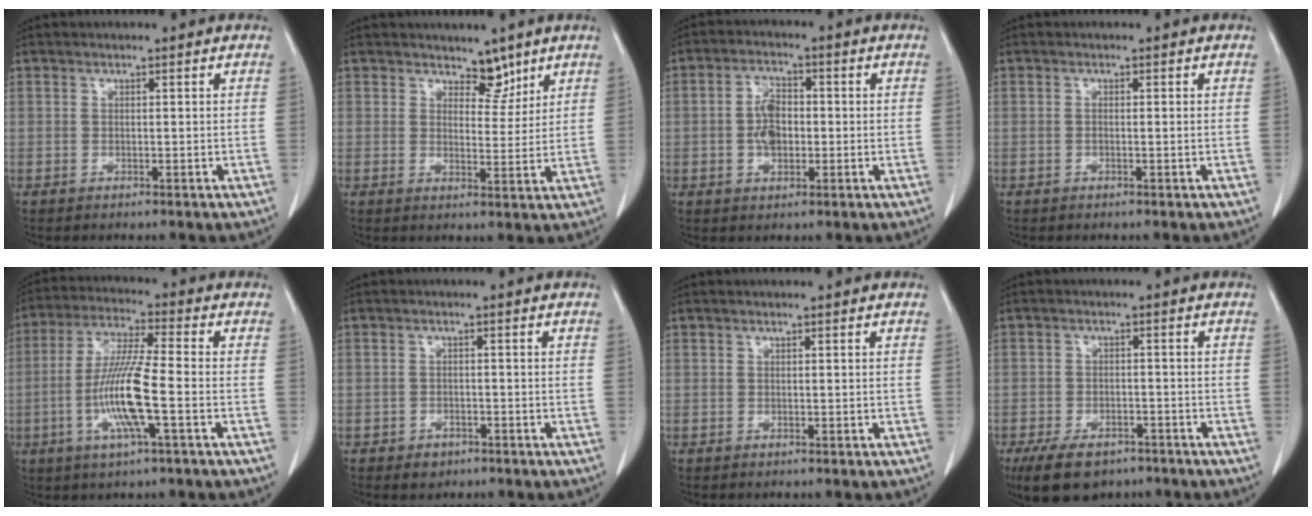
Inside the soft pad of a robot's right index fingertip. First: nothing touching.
{"total": 3.9, "force": [3.1, 1.9, 1.3], "torque": [-0.007, -0.006, 0.050]}
{"total": 5.4, "force": [-0.5, 3.1, 4.4], "torque": [-0.089, 0.009, -0.010]}
{"total": 0.8, "force": [-0.1, 0.1, 0.8], "torque": [-0.015, 0.000, 0.000]}
{"total": 11.6, "force": [-2.9, 0.5, 11.2], "torque": [-0.225, -0.008, -0.062]}
{"total": 2.1, "force": [-1.3, 1.6, 0.6], "torque": [-0.005, 0.006, -0.009]}
{"total": 0.0}
{"total": 8.7, "force": [-6.3, 4.4, 4.1], "torque": [-0.071, -0.003, -0.098]}